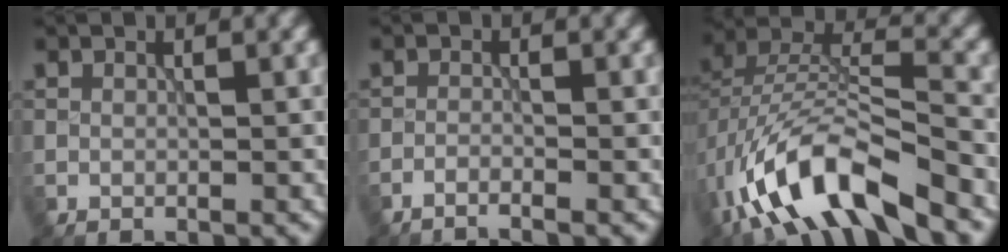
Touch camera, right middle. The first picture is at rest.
{"total": 1.6, "force": [-1.4, 0.1, 0.8], "torque": [-0.011, 0.000, -0.037]}
{"total": 11.3, "force": [-6.5, 4.1, 8.2], "torque": [-0.158, 0.002, -0.127]}